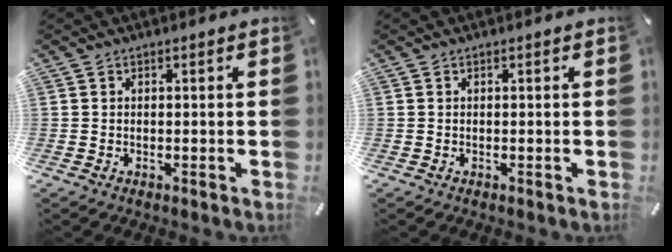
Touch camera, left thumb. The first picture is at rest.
{"total": 0.0}